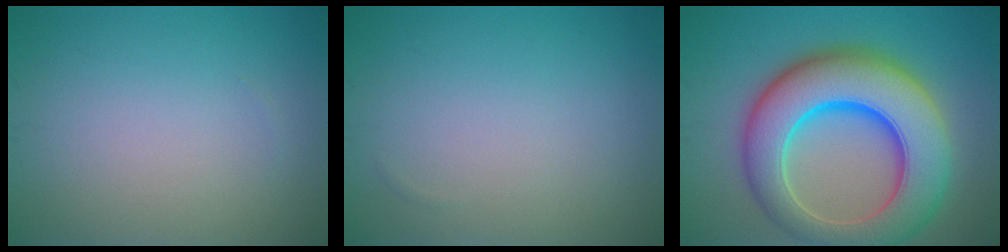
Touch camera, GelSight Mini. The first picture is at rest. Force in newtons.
{"total": 0.0}
{"total": 12.6, "press": 12.6, "slide": 0.4}